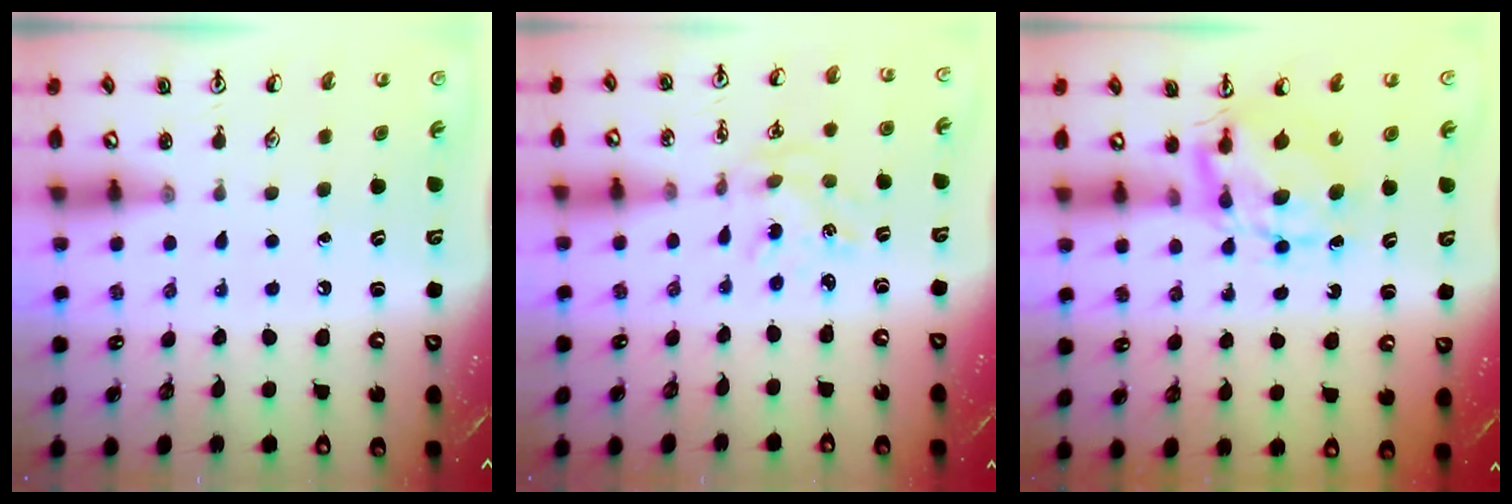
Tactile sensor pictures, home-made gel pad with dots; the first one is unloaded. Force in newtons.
{"total": 1.7, "press": 1.7, "slide": 0.3}
{"total": 6.7, "press": 6.7, "slide": 0.6}